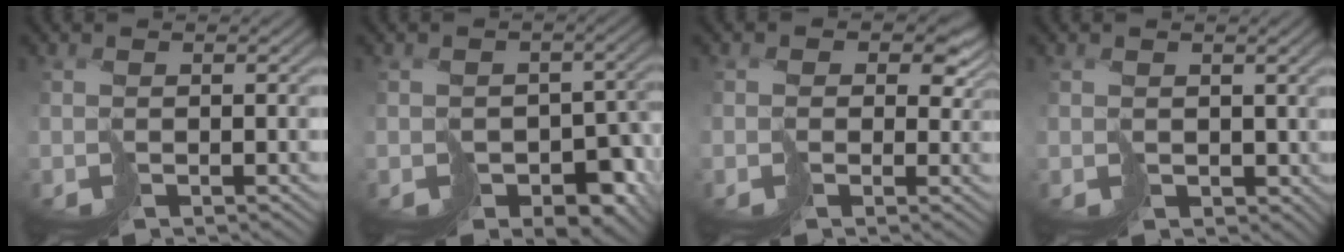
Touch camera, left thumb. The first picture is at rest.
{"total": 7.7, "force": [-3.6, 5.4, 4.2], "torque": [-0.047, -0.014, -0.047]}
{"total": 4.5, "force": [1.5, 3.8, 1.9], "torque": [-0.034, -0.012, 0.025]}
{"total": 2.1, "force": [0.7, 1.9, 0.5], "torque": [-0.015, -0.007, 0.016]}